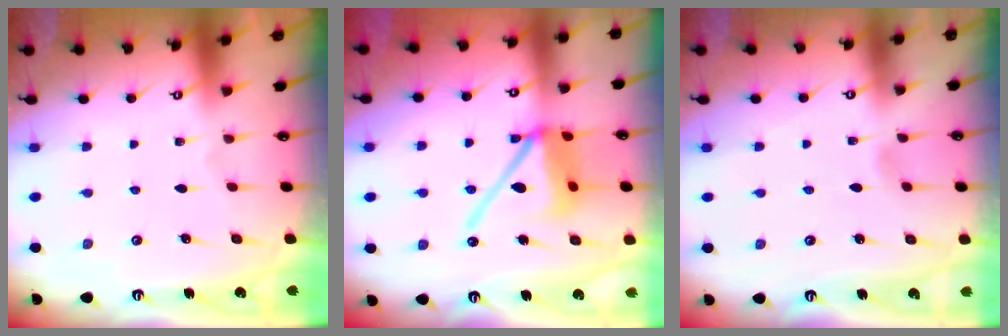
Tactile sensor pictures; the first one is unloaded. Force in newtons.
{"total": 13.7, "press": 13.6, "slide": 1.9}
{"total": 2.9, "press": 2.8, "slide": 0.3}